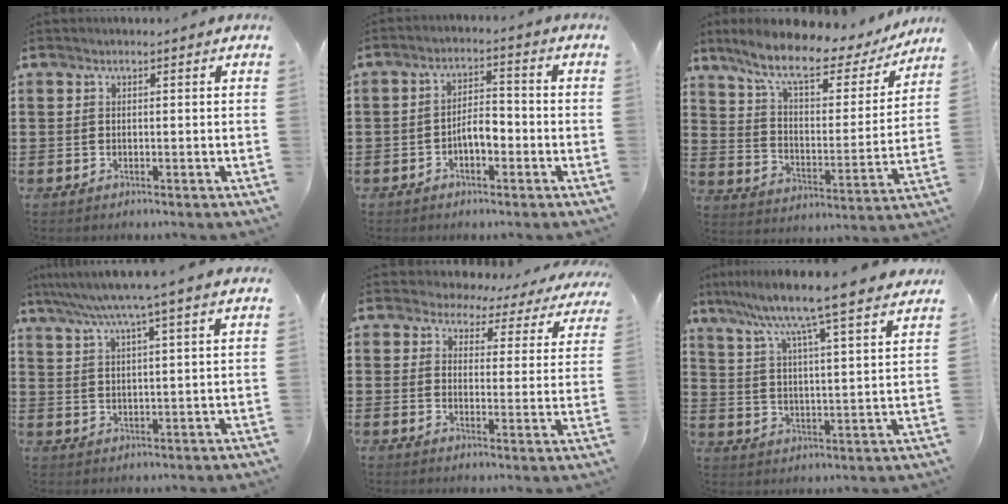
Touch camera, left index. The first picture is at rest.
{"total": 4.0, "force": [-1.7, 1.7, 3.1], "torque": [-0.062, 0.007, -0.037]}
{"total": 10.0, "force": [7.8, 2.2, 5.9], "torque": [-0.136, -0.040, 0.129]}
{"total": 5.8, "force": [4.6, -0.8, 3.5], "torque": [-0.082, -0.019, 0.076]}
{"total": 3.7, "force": [3.4, 1.3, 0.6], "torque": [-0.034, -0.021, 0.056]}
{"total": 7.5, "force": [6.7, -1.3, 3.1], "torque": [-0.088, -0.053, 0.106]}